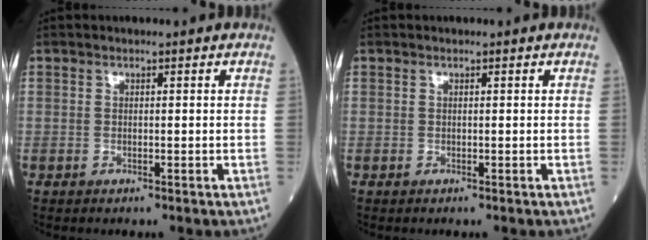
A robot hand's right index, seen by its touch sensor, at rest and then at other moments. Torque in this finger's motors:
{"motor_torque": [-0.18, -0.11, 0.05, -0.01]}